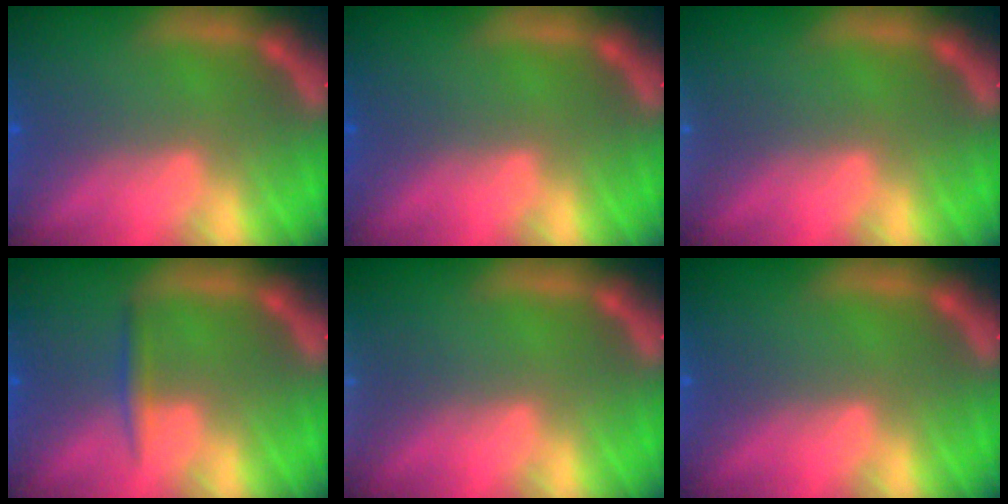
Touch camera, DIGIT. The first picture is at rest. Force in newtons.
{"total": 0.0}
{"total": 3.5}
{"total": 1.4}
{"total": 5.0}
{"total": 0.9}